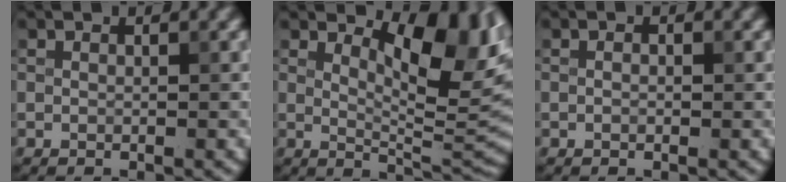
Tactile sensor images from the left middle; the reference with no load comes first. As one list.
[{"total": 7.7, "force": [3.3, 3.1, 6.3], "torque": [-0.086, -0.012, 0.050]}, {"total": 0.7, "force": [0.0, 0.4, 0.5], "torque": [-0.008, 0.000, -0.002]}]